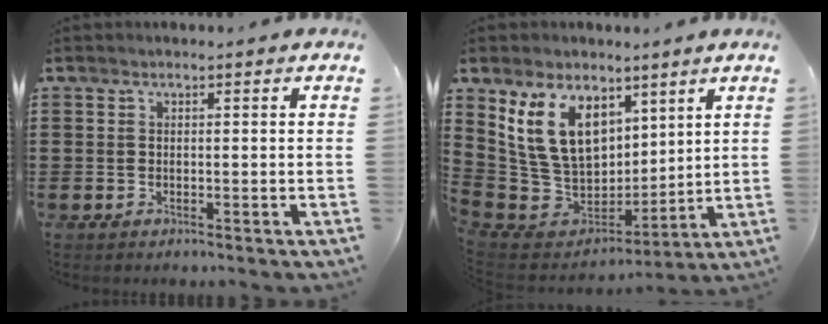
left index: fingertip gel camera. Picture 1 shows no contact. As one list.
[{"total": 13.4, "force": [5.6, 9.5, 7.6], "torque": [-0.197, -0.007, 0.113]}]